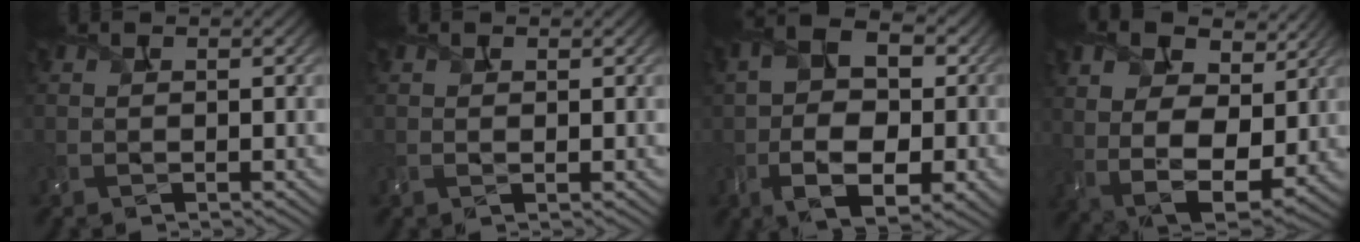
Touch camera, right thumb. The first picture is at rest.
{"total": 0.8, "force": [0.4, 0.3, 0.6], "torque": [-0.013, 0.003, 0.005]}
{"total": 11.2, "force": [-1.8, 6.6, 8.9], "torque": [-0.176, -0.007, -0.035]}
{"total": 13.8, "force": [4.4, 8.5, 9.9], "torque": [-0.208, 0.005, 0.080]}